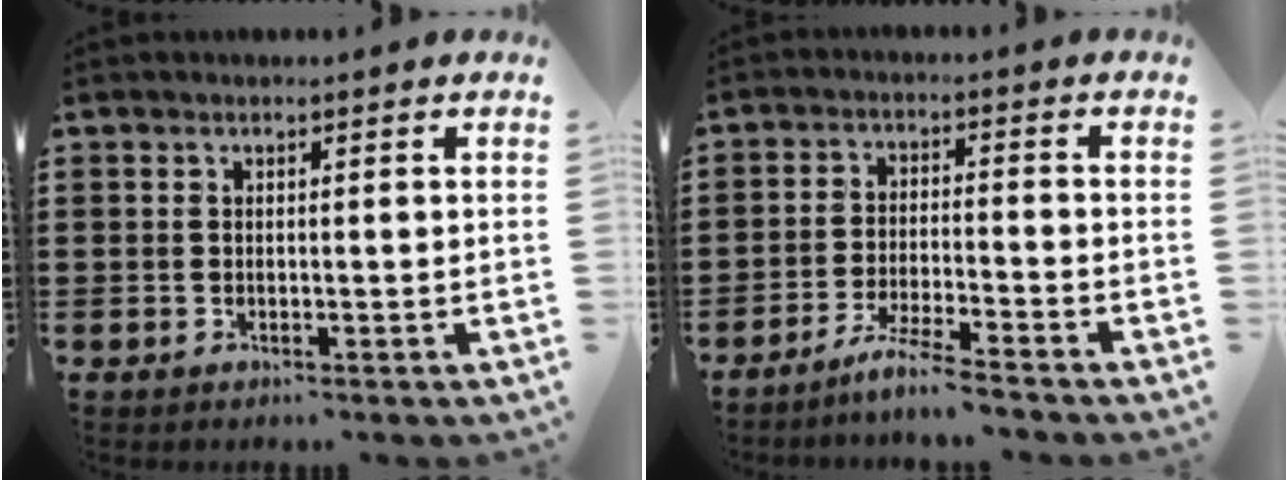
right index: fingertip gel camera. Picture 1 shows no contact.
{"total": 5.2, "force": [-4.7, -0.7, 2.0], "torque": [-0.047, -0.013, -0.092]}